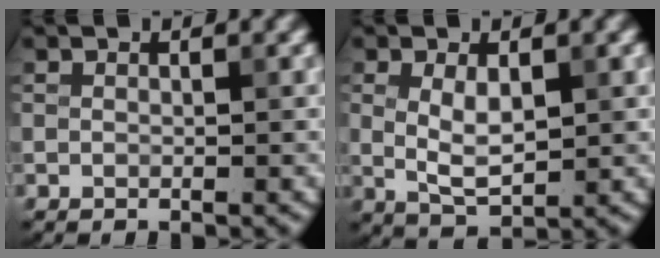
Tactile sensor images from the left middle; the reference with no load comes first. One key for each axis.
{"total": 3.5, "fx": 0.6, "fy": 1.7, "fz": 3.0, "tx": -0.060, "ty": -0.003, "tz": 0.015}